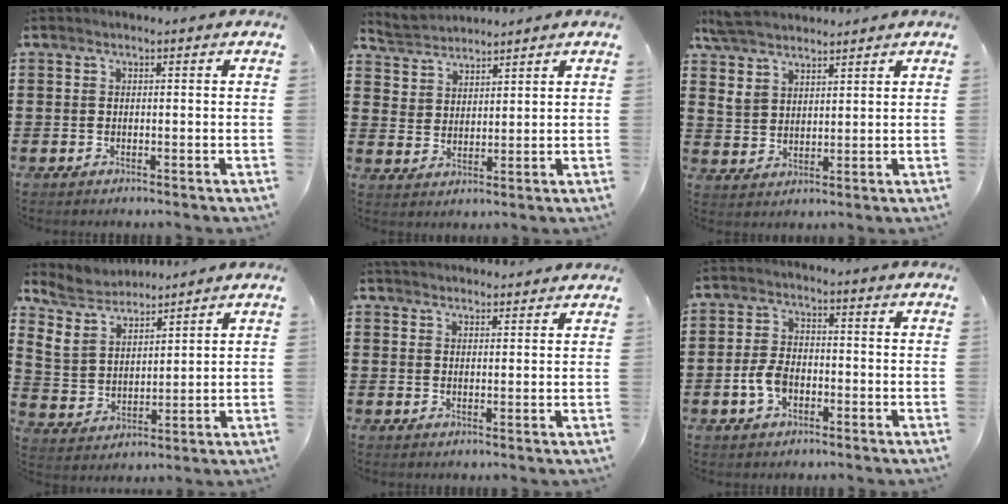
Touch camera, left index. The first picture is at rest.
{"total": 4.0, "force": [3.6, 1.5, -0.5], "torque": [-0.009, -0.009, 0.068]}
{"total": 6.0, "force": [5.0, 2.7, 1.9], "torque": [-0.056, 0.000, 0.095]}
{"total": 5.9, "force": [4.9, 3.0, 1.4], "torque": [-0.057, -0.018, 0.087]}
{"total": 2.3, "force": [2.3, 0.1, -0.1], "torque": [-0.003, -0.003, 0.045]}
{"total": 4.6, "force": [-1.4, 2.8, 3.4], "torque": [-0.088, -0.003, -0.032]}